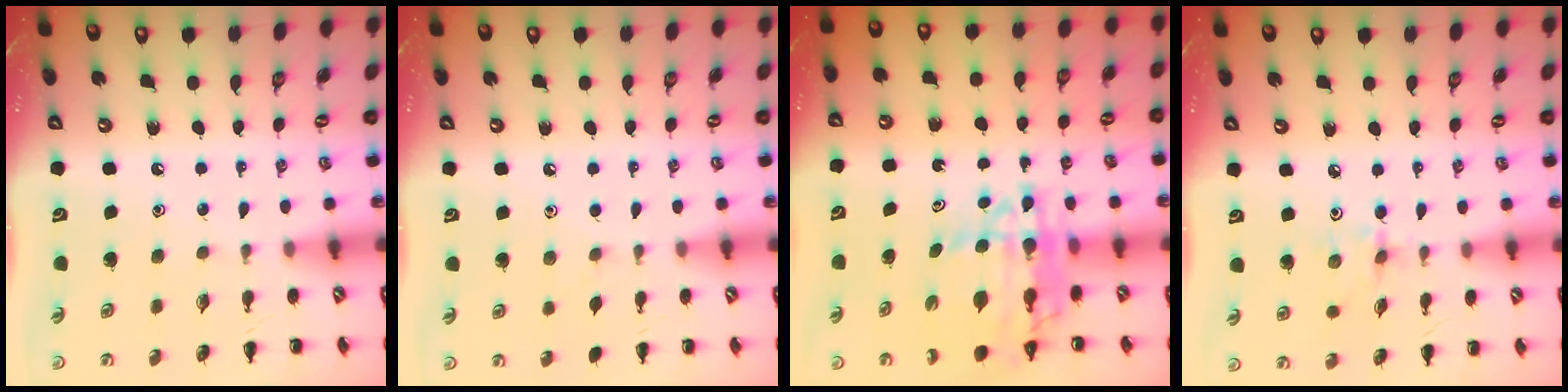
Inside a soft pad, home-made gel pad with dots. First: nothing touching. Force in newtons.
{"total": 2.9, "press": 2.7, "slide": 1.2}
{"total": 11.4, "press": 10.9, "slide": 3.4}
{"total": 2.9, "press": 2.7, "slide": 0.9}